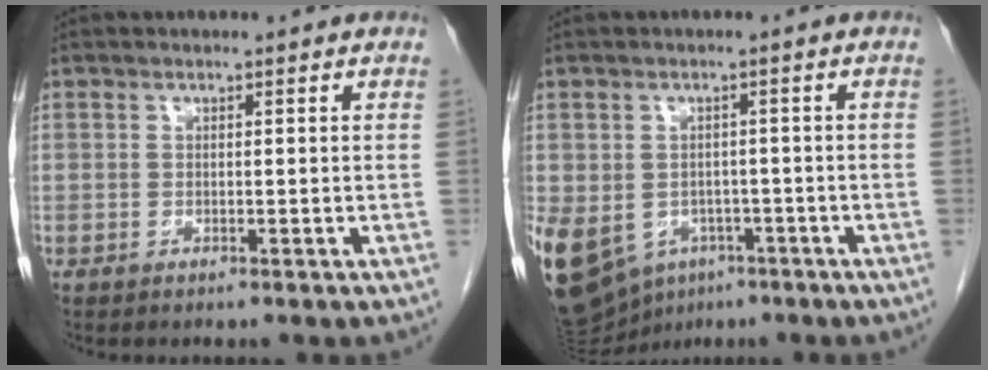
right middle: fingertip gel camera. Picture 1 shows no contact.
{"total": 23.4, "force": [-10.3, 18.0, 10.8], "torque": [-0.350, -0.019, -0.141]}